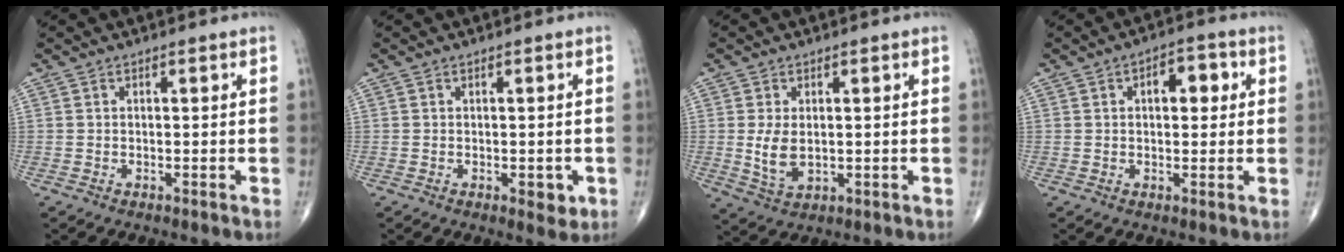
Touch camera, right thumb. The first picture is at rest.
{"total": 2.8, "force": [-0.8, 1.4, 2.4], "torque": [-0.016, -0.002, -0.007]}
{"total": 5.5, "force": [0.2, 3.3, 4.4], "torque": [-0.082, -0.012, 0.012]}
{"total": 6.0, "force": [1.5, 3.3, 4.8], "torque": [-0.044, 0.009, 0.015]}